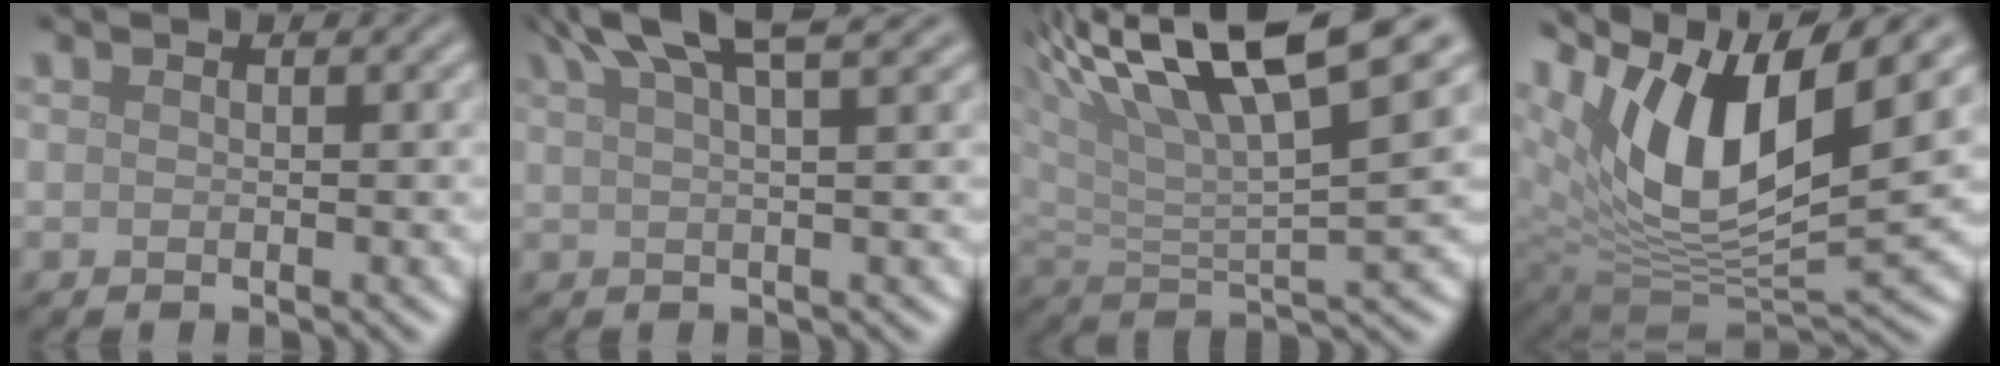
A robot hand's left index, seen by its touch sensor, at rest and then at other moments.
{"total": 6.6, "force": [4.7, 1.1, 4.4], "torque": [-0.052, 0.025, 0.057]}
{"total": 12.4, "force": [7.8, 2.7, 9.3], "torque": [-0.164, 0.017, 0.133]}
{"total": 12.3, "force": [5.9, 5.1, 9.5], "torque": [-0.182, 0.003, 0.113]}